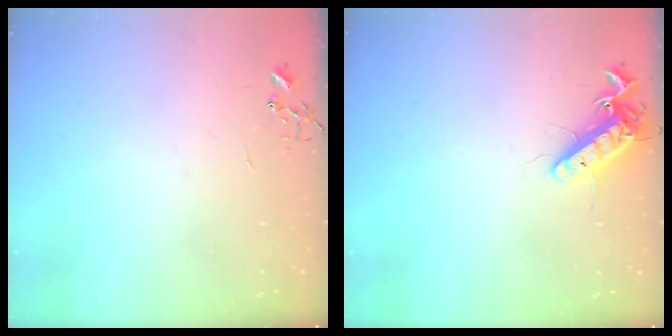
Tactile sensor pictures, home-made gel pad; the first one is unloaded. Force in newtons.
{"total": 12.9, "press": 12.6, "slide": 2.5}